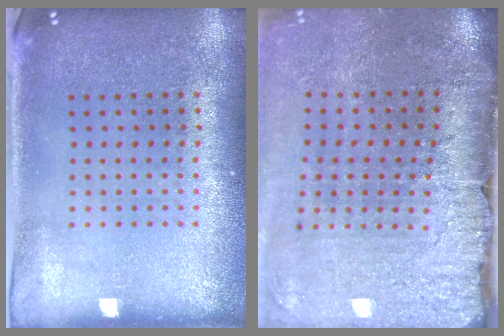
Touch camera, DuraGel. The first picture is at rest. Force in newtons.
{"total": 4.6, "press": 3.7, "slide": 2.7}